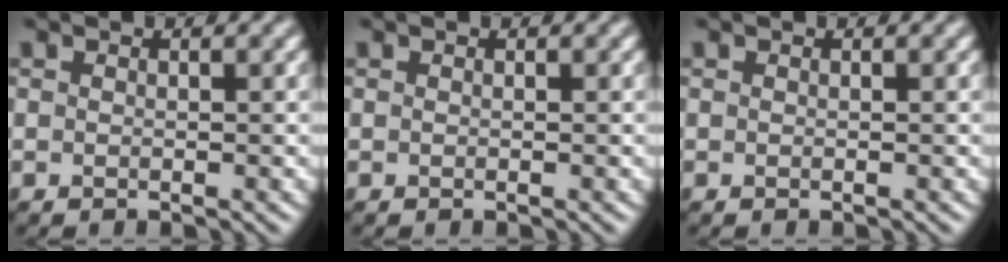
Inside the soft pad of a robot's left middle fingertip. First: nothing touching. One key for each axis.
{"total": 0.0}
{"total": 0.0}